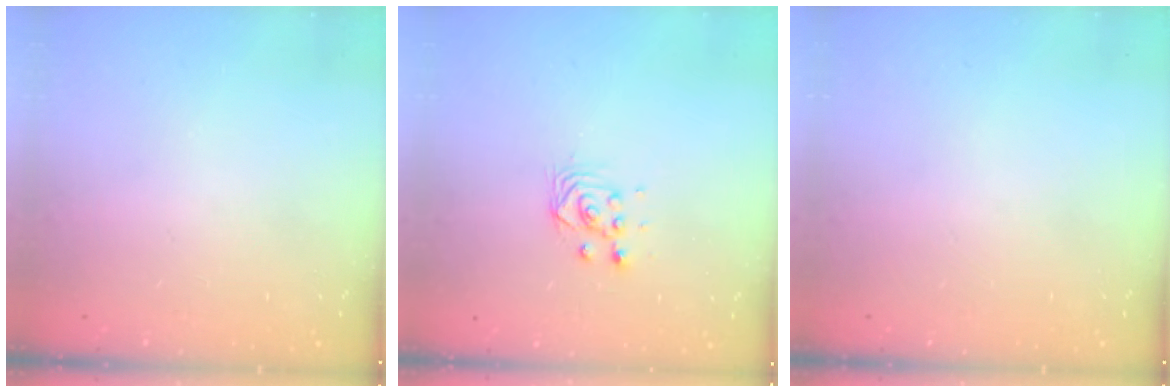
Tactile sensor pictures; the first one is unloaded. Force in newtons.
{"total": 3.0, "press": 3.0, "slide": 0.1}
{"total": 0.0}